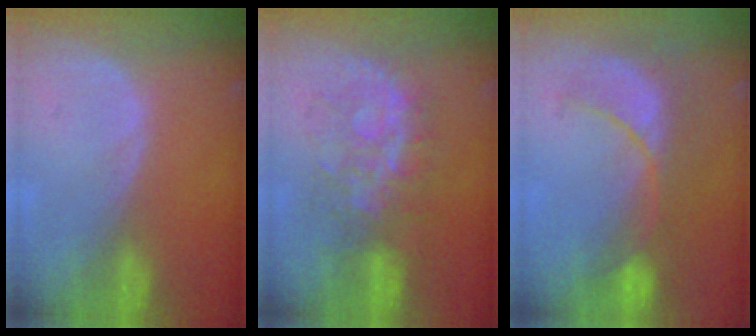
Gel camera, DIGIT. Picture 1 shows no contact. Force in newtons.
{"total": 7.9, "press": 7.9, "slide": 0.0}
{"total": 7.9, "press": 7.8, "slide": 1.6}